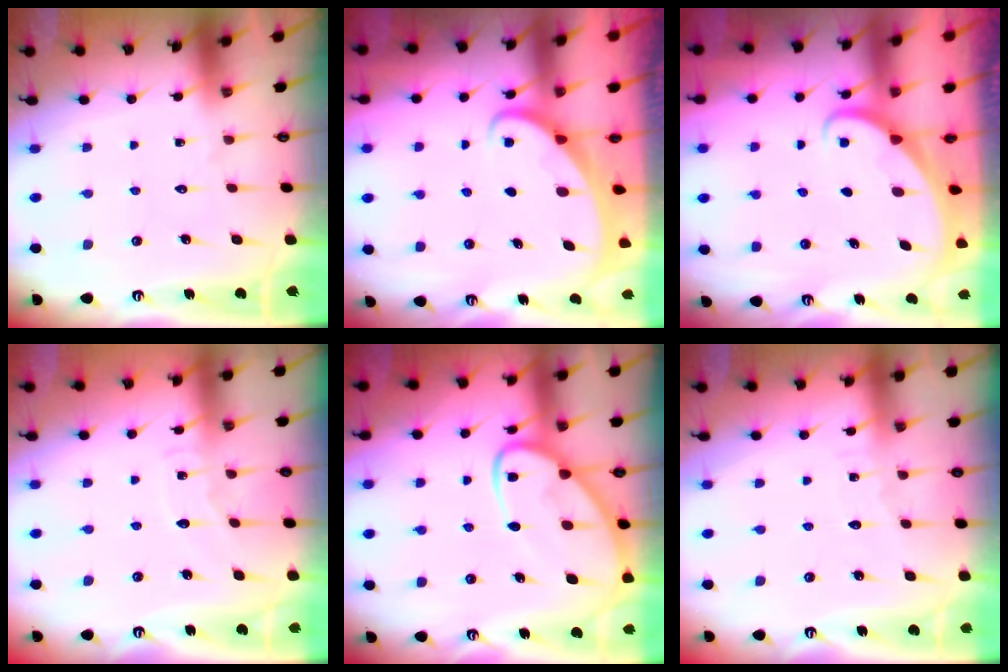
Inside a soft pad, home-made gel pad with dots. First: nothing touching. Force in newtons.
{"total": 1.7, "press": 1.7, "slide": 0.2}
{"total": 1.8, "press": 1.8, "slide": 0.0}
{"total": 5.0, "press": 4.9, "slide": 0.4}
{"total": 10.7, "press": 10.7, "slide": 0.9}
{"total": 3.4, "press": 3.4, "slide": 0.4}